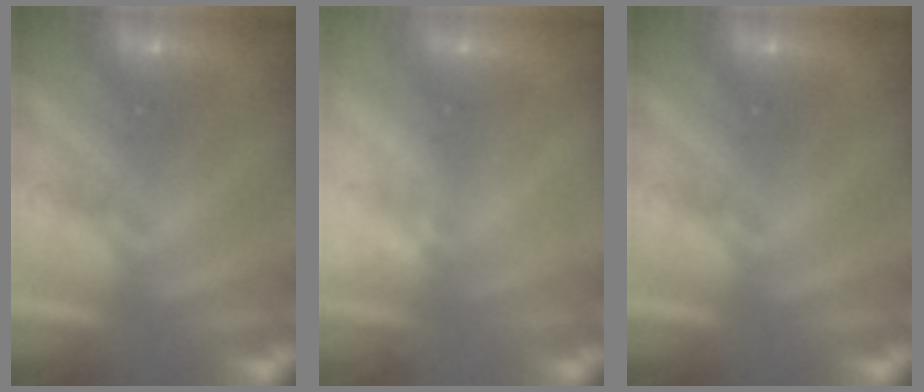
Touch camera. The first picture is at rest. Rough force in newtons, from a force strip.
{"total": 2.2}
{"total": 0.0}